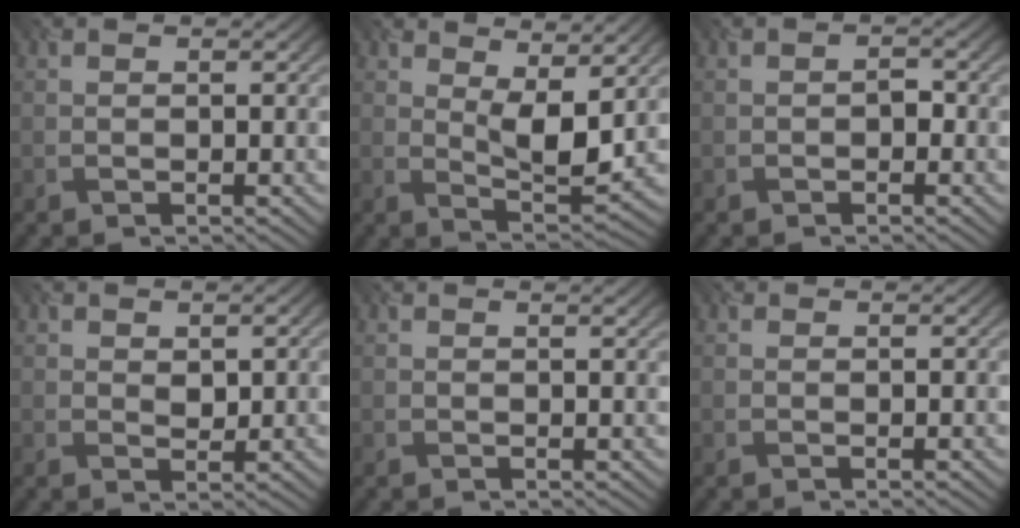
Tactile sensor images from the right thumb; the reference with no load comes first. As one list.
[{"total": 5.5, "force": [1.9, 1.8, 4.8], "torque": [-0.096, -0.005, 0.046]}, {"total": 0.9, "force": [-0.8, 0.3, 0.0], "torque": [0.000, 0.004, -0.008]}, {"total": 1.6, "force": [0.6, 1.2, 0.9], "torque": [-0.020, 0.003, 0.023]}, {"total": 1.0, "force": [0.6, 0.1, 0.8], "torque": [-0.007, 0.007, 0.009]}, {"total": 0.0}]